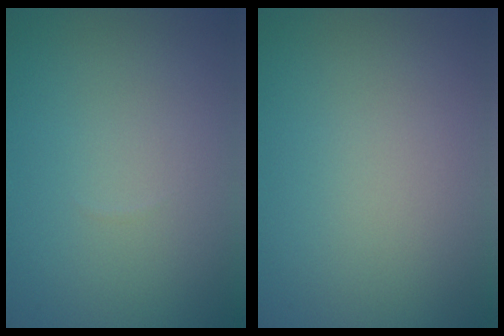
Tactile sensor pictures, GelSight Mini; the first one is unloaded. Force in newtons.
{"total": 0.0}